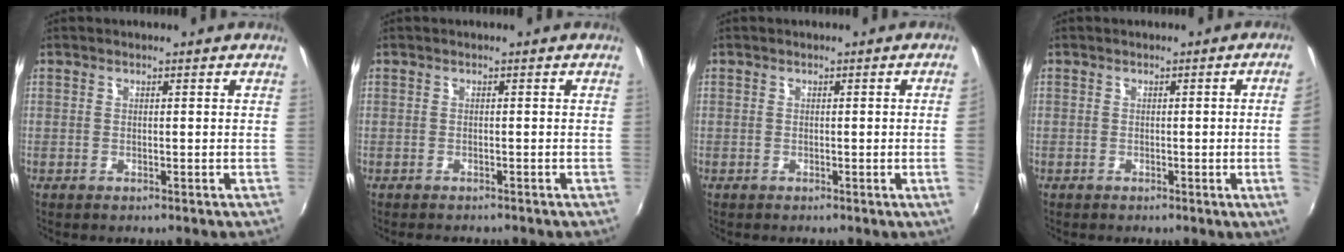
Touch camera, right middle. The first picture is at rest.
{"total": 1.9, "force": [-1.8, 0.6, 0.5], "torque": [-0.014, -0.012, -0.028]}
{"total": 1.7, "force": [0.0, -1.0, 1.4], "torque": [-0.014, -0.011, 0.002]}
{"total": 3.5, "force": [0.0, -1.6, 3.1], "torque": [-0.047, -0.009, 0.004]}